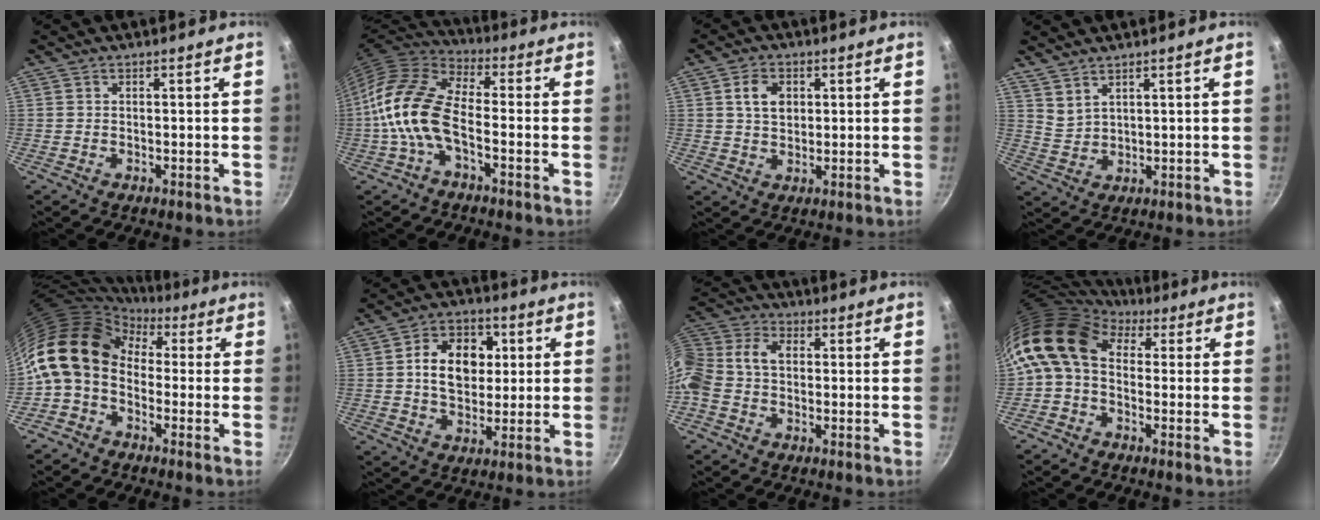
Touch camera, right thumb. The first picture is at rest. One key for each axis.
{"total": 12.9, "fx": -3.3, "fy": 6.4, "fz": 10.8, "tx": -0.209, "ty": 0.034, "tz": -0.082}
{"total": 5.2, "fx": 1.4, "fy": 3.8, "fz": 3.3, "tx": -0.042, "ty": -0.002, "tz": 0.026}
{"total": 3.3, "fx": 2.9, "fy": 1.0, "fz": 1.3, "tx": -0.023, "ty": -0.023, "tz": 0.064}
{"total": 13.3, "fx": 0.5, "fy": 9.8, "fz": 9.0, "tx": -0.143, "ty": 0.031, "tz": -0.017}
{"total": 12.1, "fx": 1.8, "fy": 9.0, "fz": 7.9, "tx": -0.088, "ty": 0.008, "tz": 0.023}
{"total": 11.9, "fx": -0.7, "fy": 8.8, "fz": 8.1, "tx": -0.165, "ty": 0.044, "tz": -0.036}
{"total": 11.3, "fx": 1.7, "fy": 8.0, "fz": 7.8, "tx": -0.138, "ty": 0.022, "tz": 0.008}